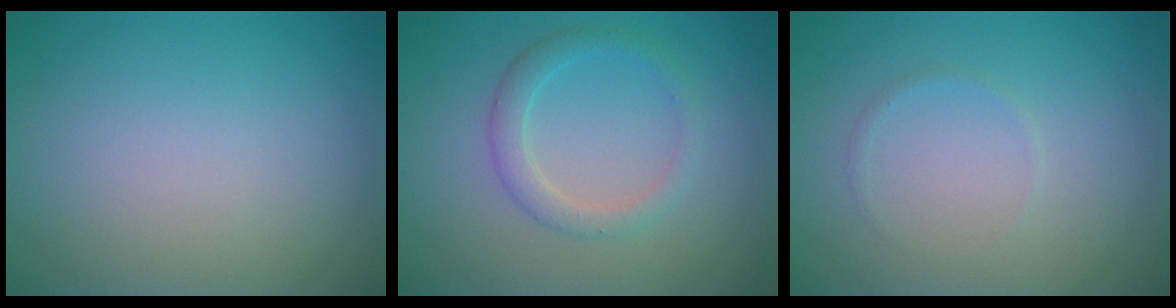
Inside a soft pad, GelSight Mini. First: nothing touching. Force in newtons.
{"total": 2.2, "press": 2.2, "slide": 0.0}
{"total": 0.5, "press": 0.5, "slide": 0.0}